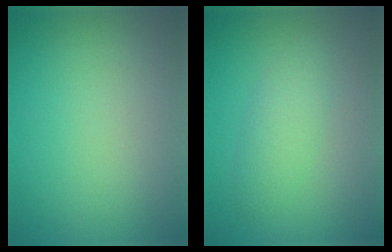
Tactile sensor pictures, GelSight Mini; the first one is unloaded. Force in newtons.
{"total": 2.3, "press": 2.3, "slide": 0.1}